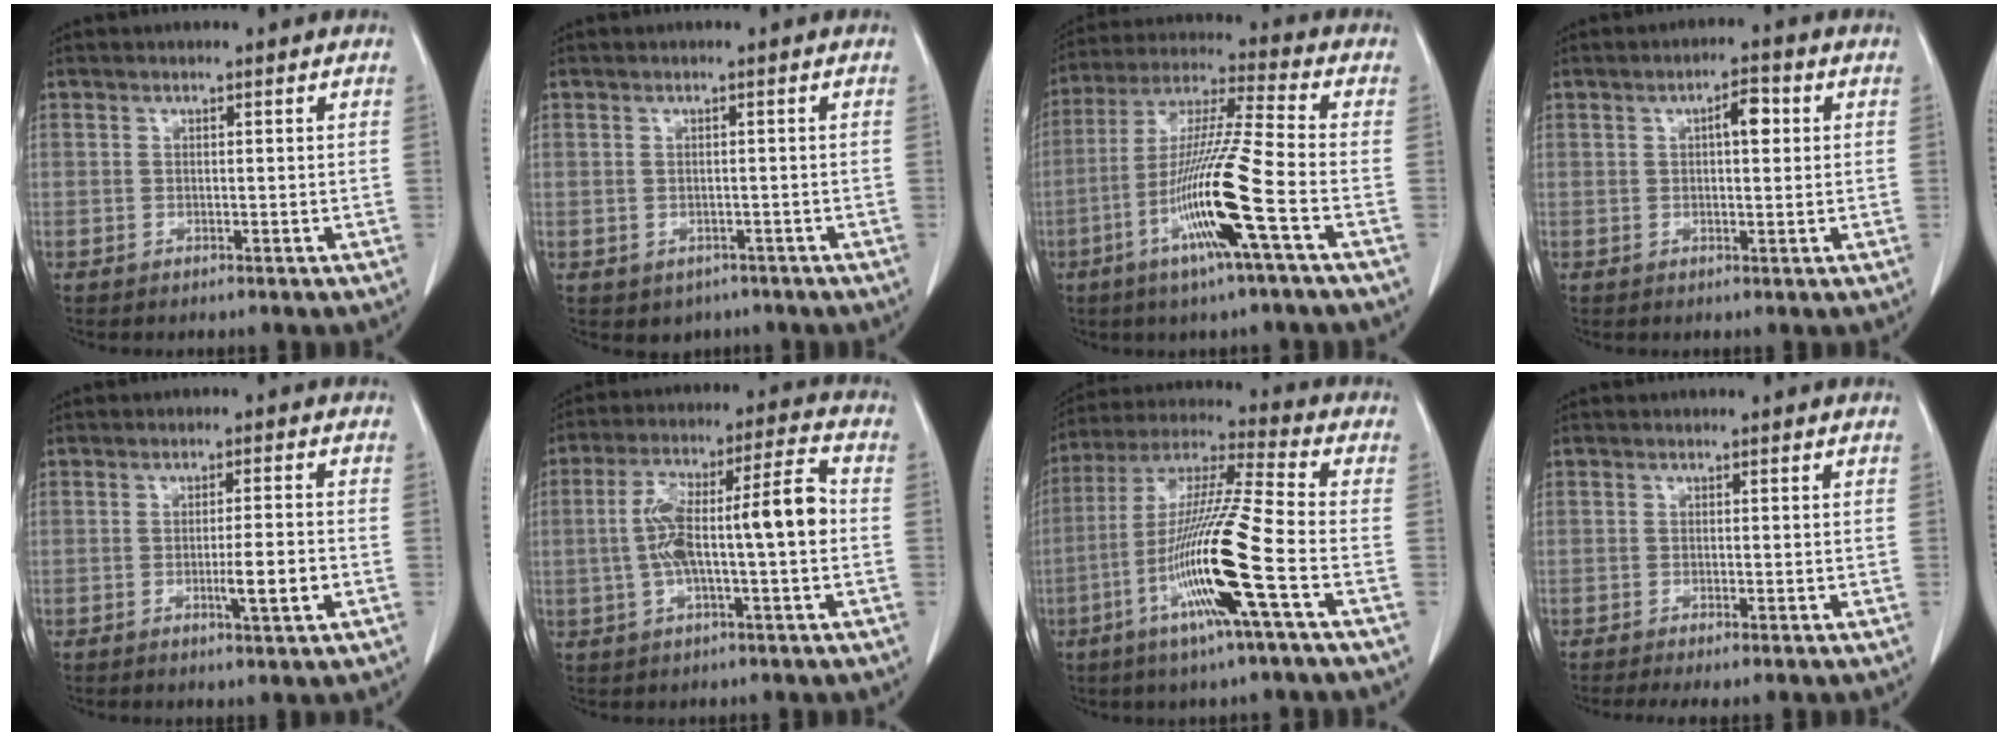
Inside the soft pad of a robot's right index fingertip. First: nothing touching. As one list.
[{"total": 2.7, "force": [-1.4, 2.2, 0.6], "torque": [-0.007, 0.005, -0.013]}, {"total": 15.1, "force": [-5.5, -0.9, 14.1], "torque": [-0.282, -0.013, -0.109]}, {"total": 3.7, "force": [0.9, 1.2, 3.3], "torque": [-0.053, 0.009, 0.012]}, {"total": 4.9, "force": [-1.5, 0.0, 4.7], "torque": [-0.073, -0.006, -0.022]}, {"total": 12.9, "force": [-0.8, 2.1, 12.7], "torque": [-0.226, 0.035, -0.014]}, {"total": 16.9, "force": [-5.8, -0.8, 15.9], "torque": [-0.317, -0.015, -0.118]}, {"total": 3.2, "force": [-2.5, 0.1, 2.0], "torque": [-0.029, -0.007, -0.039]}]